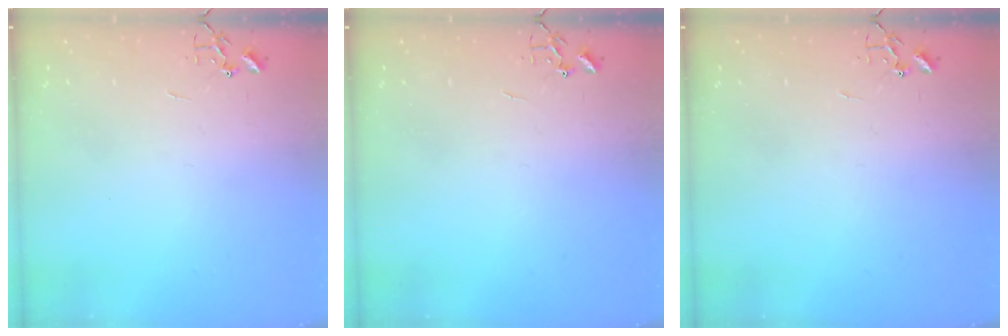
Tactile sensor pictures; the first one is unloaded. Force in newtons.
{"total": 0.0}
{"total": 0.0}